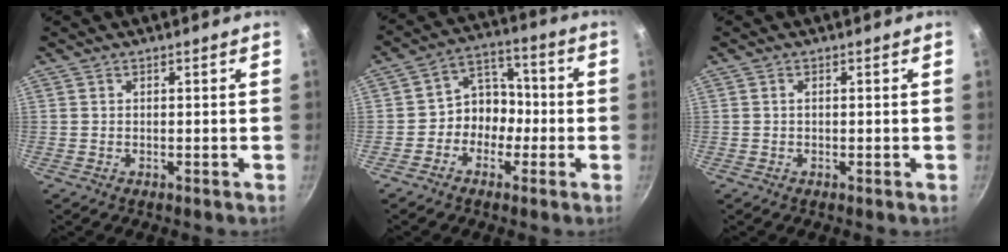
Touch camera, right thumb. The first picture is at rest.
{"total": 8.3, "force": [-2.2, 7.0, 3.9], "torque": [-0.011, 0.043, -0.046]}
{"total": 0.6, "force": [0.0, 0.3, 0.6], "torque": [-0.011, 0.002, -0.001]}